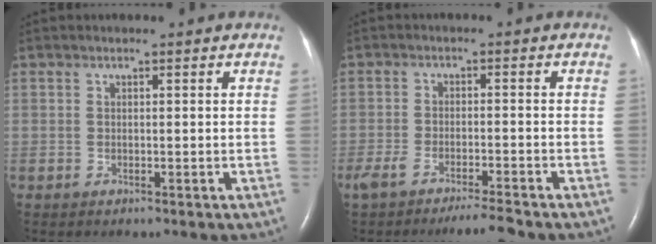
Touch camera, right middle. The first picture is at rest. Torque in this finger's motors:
{"motor_torque": [0.07, -0.06, 0.08, 0.05]}